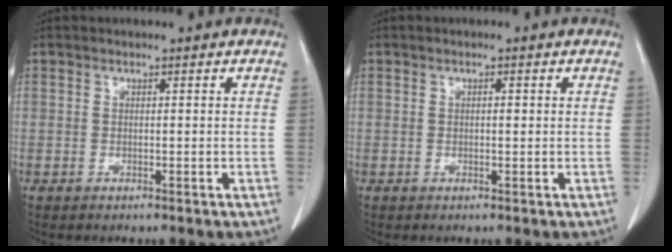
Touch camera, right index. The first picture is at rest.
{"total": 0.8, "force": [0.1, 0.2, 0.8], "torque": [-0.014, 0.001, 0.002]}